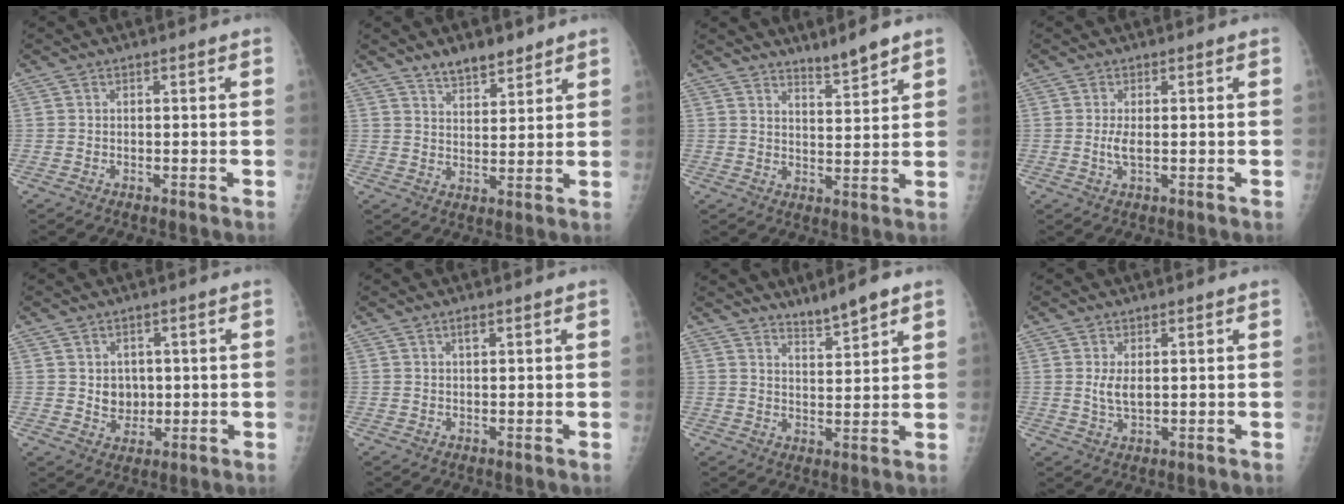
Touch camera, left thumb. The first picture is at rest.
{"total": 6.2, "force": [5.1, 2.4, 2.6], "torque": [-0.021, -0.036, 0.086]}
{"total": 4.6, "force": [4.1, 0.3, 2.0], "torque": [-0.029, -0.038, 0.071]}
{"total": 2.2, "force": [-0.1, 0.8, 2.0], "torque": [-0.049, -0.005, 0.000]}
{"total": 4.5, "force": [0.5, 3.9, 2.2], "torque": [-0.010, -0.005, 0.016]}
{"total": 1.0, "force": [0.7, 0.4, 0.7], "torque": [-0.008, -0.001, 0.010]}
{"total": 5.1, "force": [4.3, 0.5, 2.6], "torque": [-0.040, -0.032, 0.076]}
{"total": 3.2, "force": [0.7, 1.7, 2.7], "torque": [-0.048, -0.010, 0.018]}